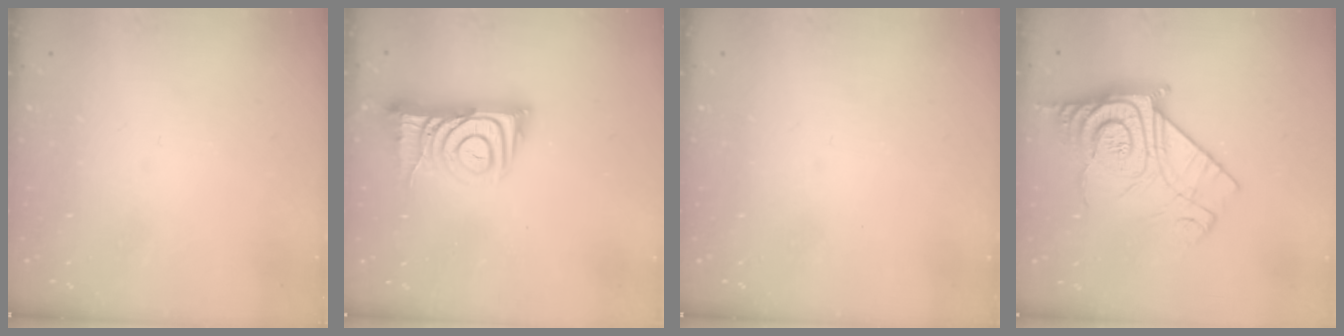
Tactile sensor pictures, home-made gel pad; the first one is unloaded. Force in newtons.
{"total": 11.5, "press": 11.4, "slide": 1.1}
{"total": 0.0}
{"total": 16.1, "press": 16.1, "slide": 1.1}